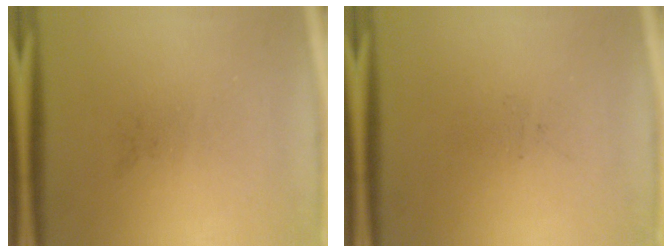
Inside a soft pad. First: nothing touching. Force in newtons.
{"total": 0.0}